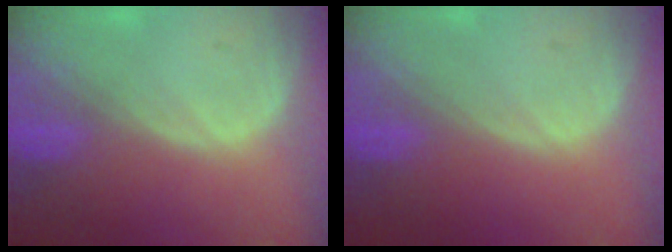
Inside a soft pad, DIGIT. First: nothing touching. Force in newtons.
{"total": 0.0}